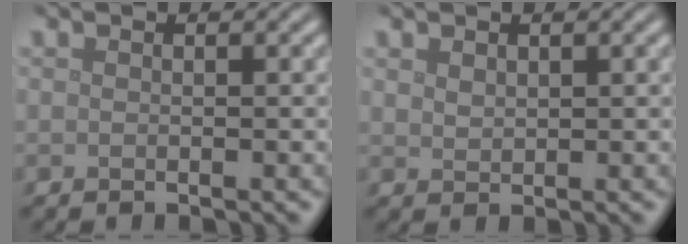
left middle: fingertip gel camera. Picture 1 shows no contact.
{"total": 1.1, "force": [0.7, 0.7, 0.5], "torque": [-0.013, 0.000, 0.018]}